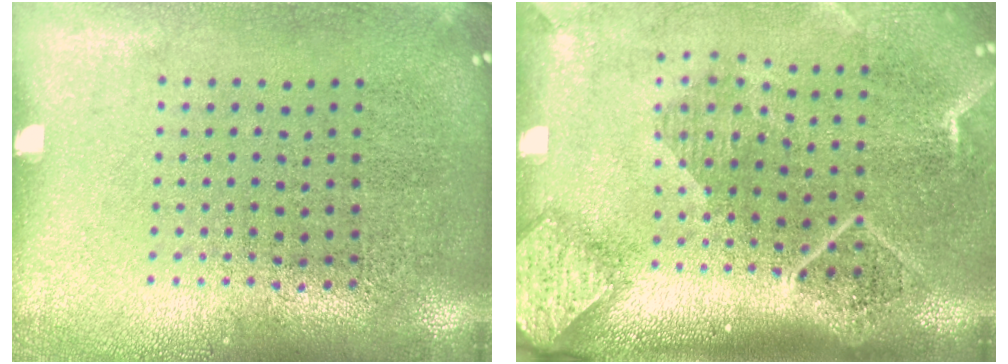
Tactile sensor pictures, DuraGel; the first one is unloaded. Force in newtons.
{"total": 2.7, "press": 2.1, "slide": 1.7}